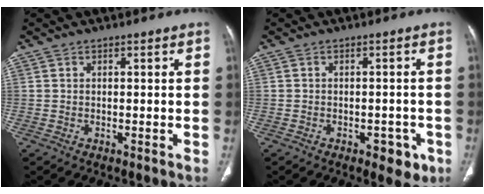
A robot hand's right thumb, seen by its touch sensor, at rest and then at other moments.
{"total": 4.5, "force": [-2.2, 2.6, 2.9], "torque": [-0.015, 0.009, -0.026]}